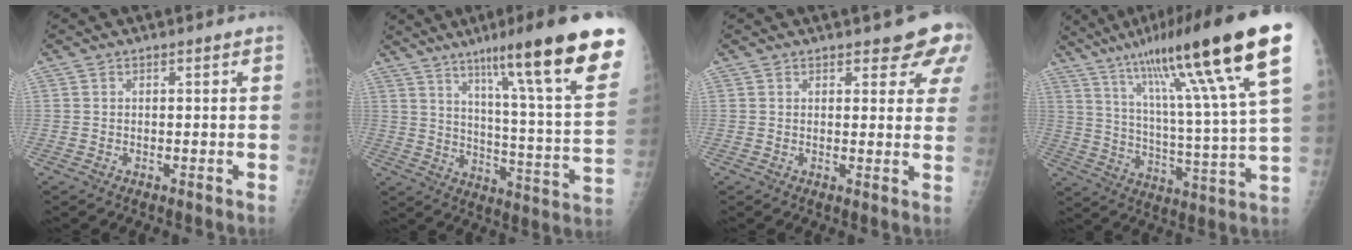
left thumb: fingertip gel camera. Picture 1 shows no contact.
{"total": 26.1, "force": [16.3, 2.3, 20.2], "torque": [-0.280, -0.060, 0.236]}
{"total": 7.9, "force": [5.6, 2.9, 4.8], "torque": [-0.024, -0.023, 0.059]}
{"total": 27.0, "force": [14.8, 2.1, 22.5], "torque": [-0.355, -0.031, 0.236]}